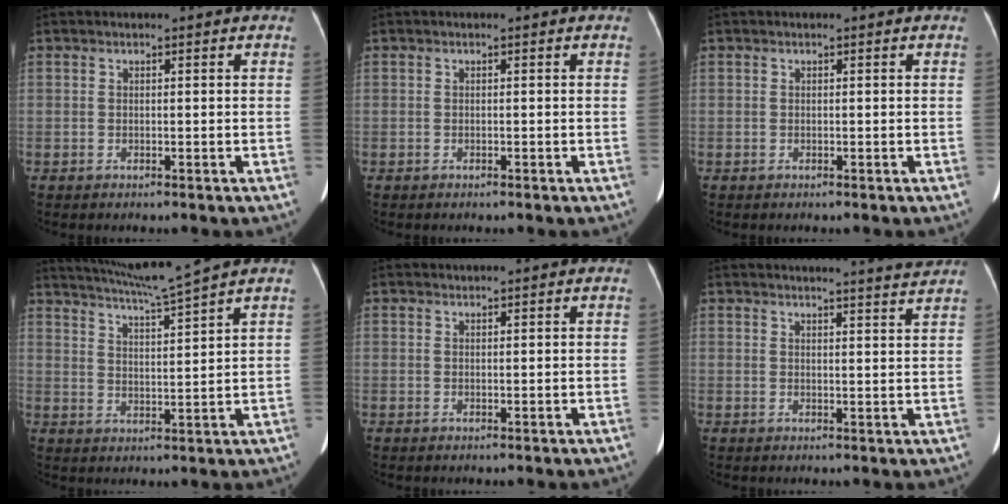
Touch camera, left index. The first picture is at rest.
{"total": 0.0}
{"total": 0.0}
{"total": 7.5, "force": [6.6, -2.2, 2.8], "torque": [-0.054, -0.009, 0.116]}
{"total": 0.0}
{"total": 5.6, "force": [5.4, -1.2, 1.1], "torque": [-0.019, -0.012, 0.055]}